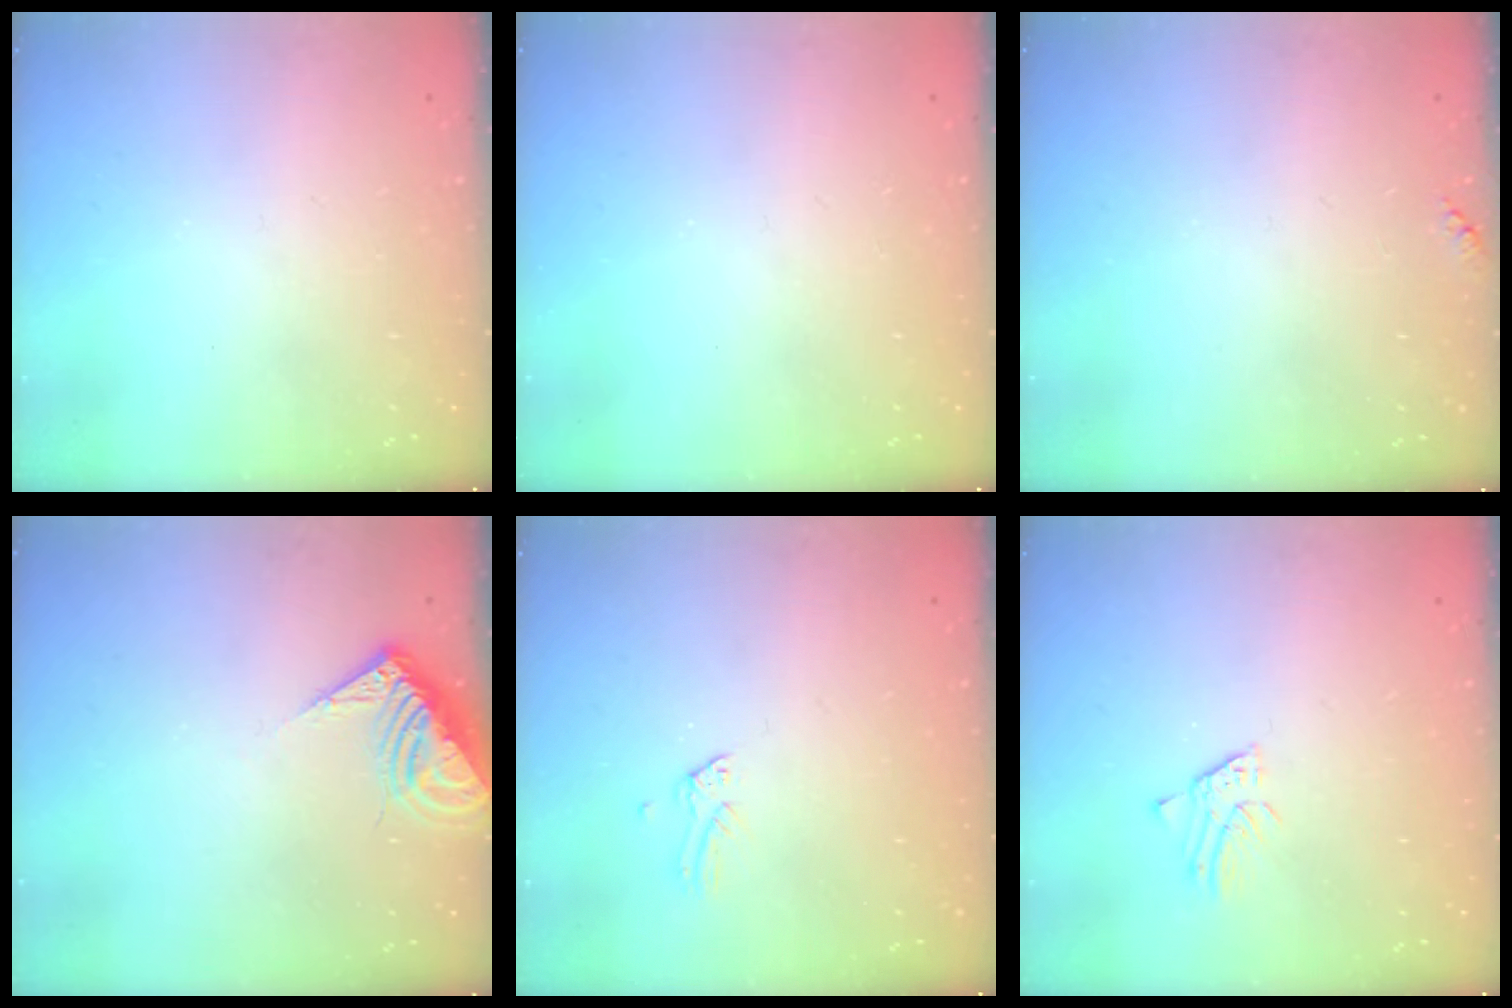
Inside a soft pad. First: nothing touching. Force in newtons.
{"total": 0.0}
{"total": 4.9, "press": 4.8, "slide": 0.5}
{"total": 8.2, "press": 8.2, "slide": 0.8}
{"total": 0.0}
{"total": 1.5, "press": 1.5, "slide": 0.1}